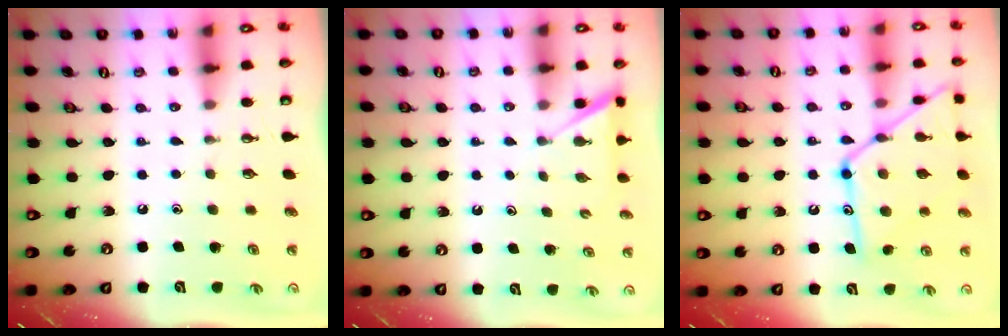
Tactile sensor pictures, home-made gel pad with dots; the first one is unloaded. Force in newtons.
{"total": 3.0, "press": 3.0, "slide": 0.2}
{"total": 17.8, "press": 17.7, "slide": 1.5}